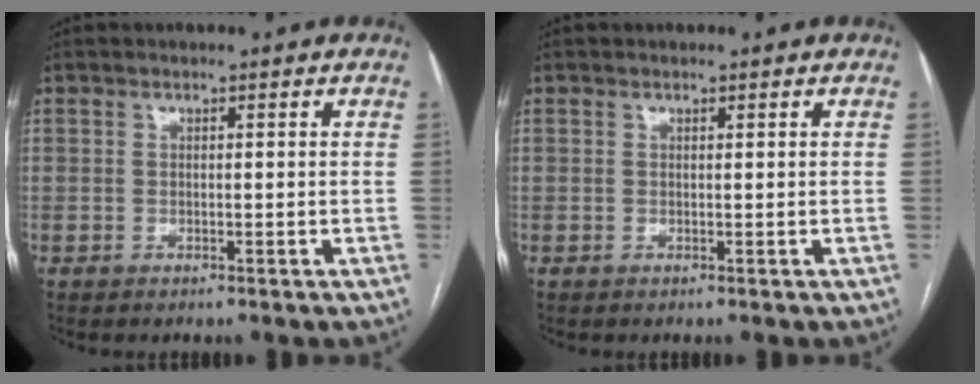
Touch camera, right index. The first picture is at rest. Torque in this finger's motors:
{"motor_torque": [0.04, -0.02, 0.00, 0.00]}